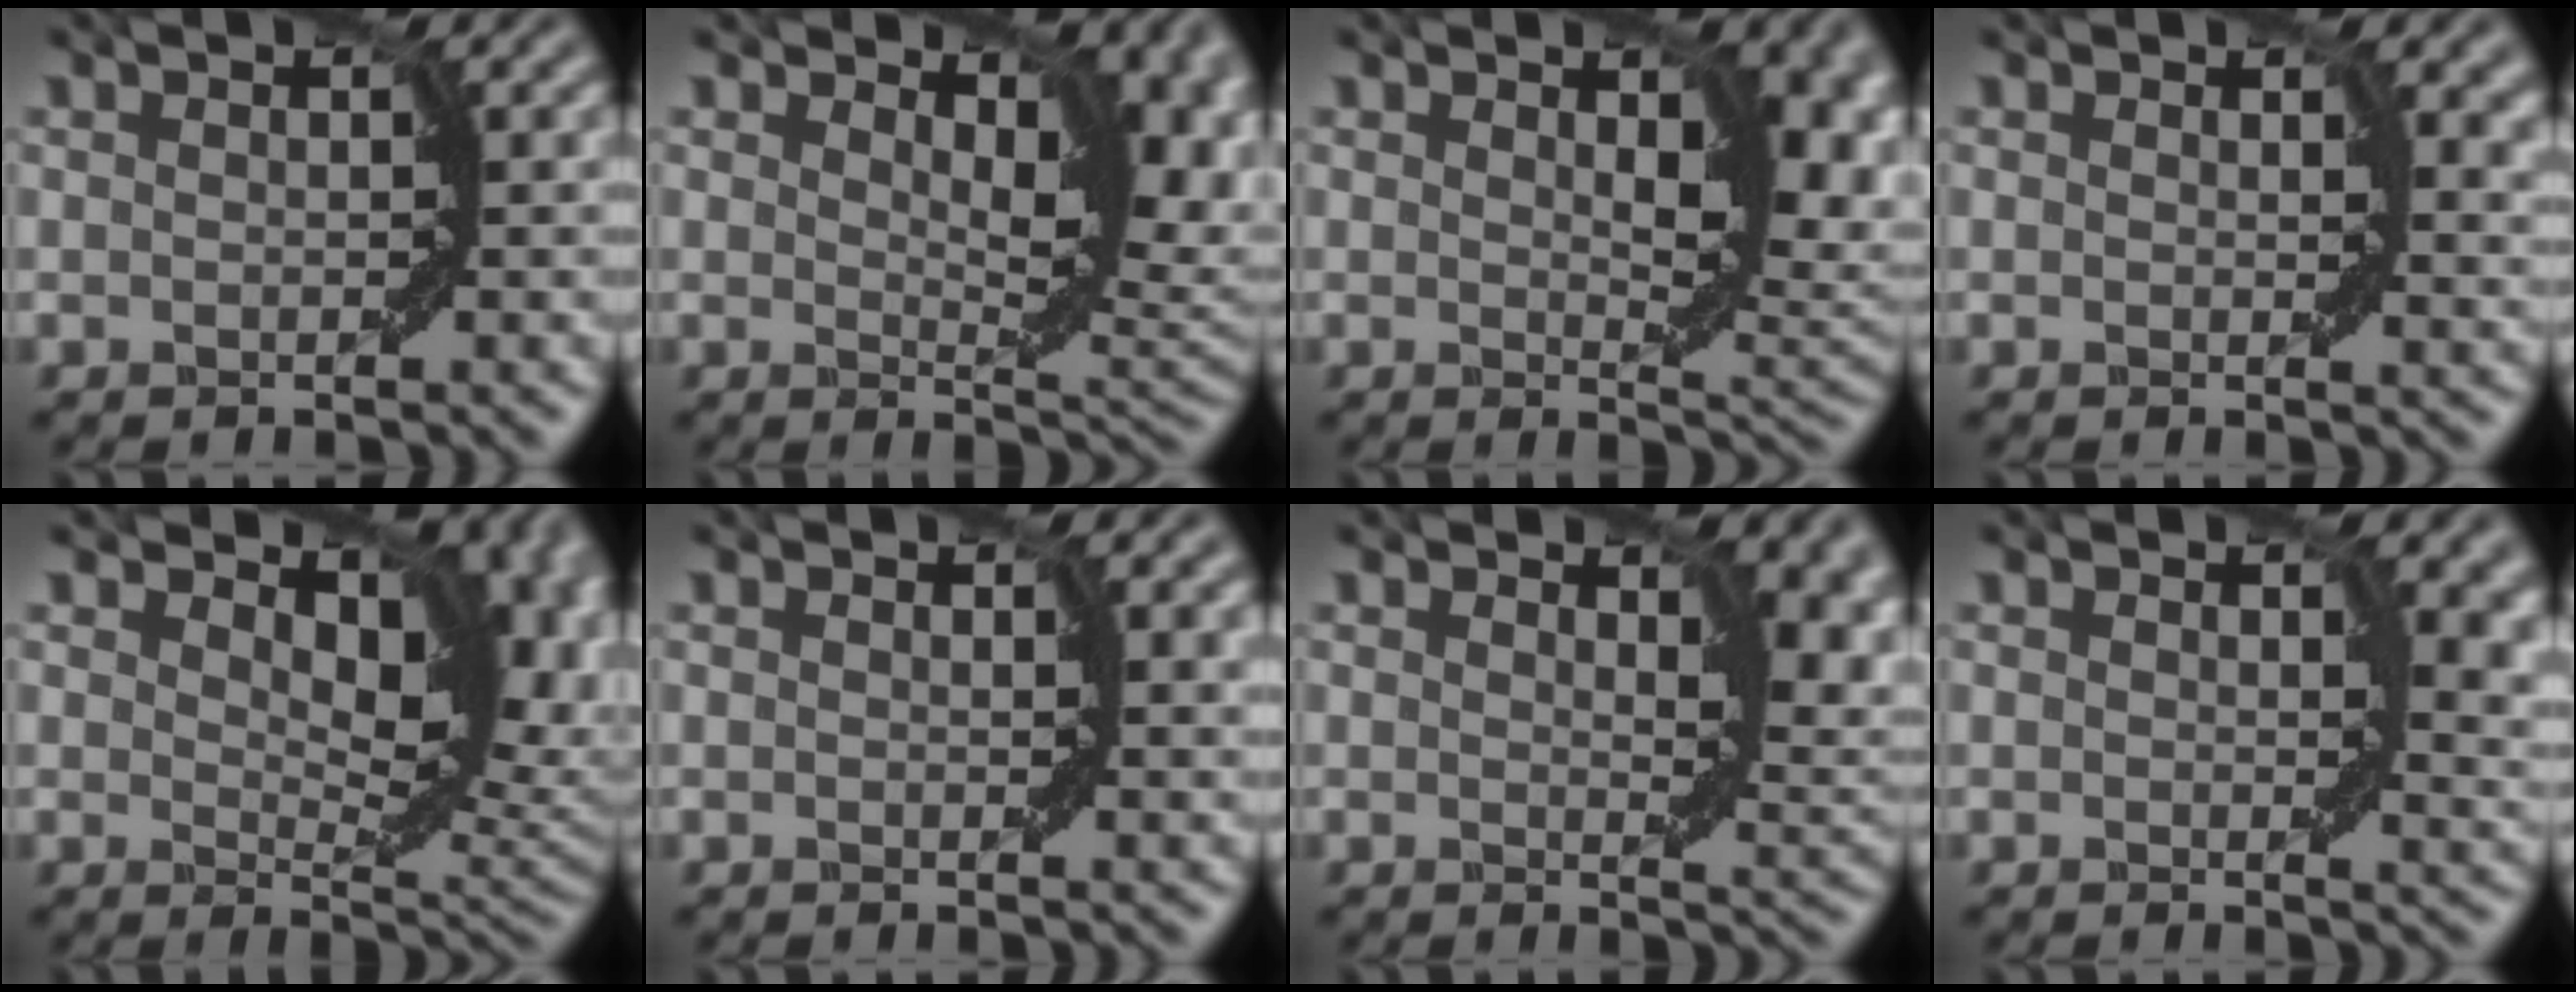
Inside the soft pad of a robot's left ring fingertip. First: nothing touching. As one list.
[{"total": 10.8, "force": [2.0, 5.7, 9.0], "torque": [-0.114, -0.001, 0.031]}, {"total": 10.2, "force": [1.1, 5.5, 8.5], "torque": [-0.102, 0.001, 0.017]}, {"total": 3.5, "force": [1.0, 2.3, 2.5], "torque": [-0.022, -0.002, 0.006]}, {"total": 12.8, "force": [3.5, 7.0, 10.1], "torque": [-0.121, -0.003, 0.056]}, {"total": 1.7, "force": [0.6, 0.9, 1.4], "torque": [-0.021, -0.003, 0.004]}, {"total": 6.3, "force": [1.5, 3.3, 5.2], "torque": [-0.069, -0.006, 0.022]}, {"total": 5.8, "force": [0.9, 3.7, 4.4], "torque": [-0.038, 0.002, 0.007]}]